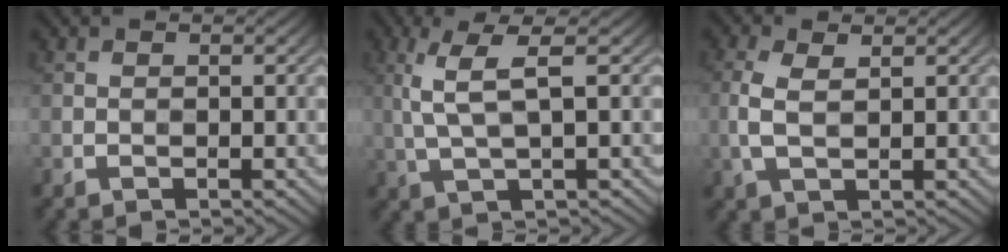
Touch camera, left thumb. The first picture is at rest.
{"total": 5.1, "force": [1.4, 0.9, 4.8], "torque": [-0.111, 0.008, 0.032]}
{"total": 3.6, "force": [0.7, 1.7, 3.0], "torque": [-0.082, 0.003, 0.015]}